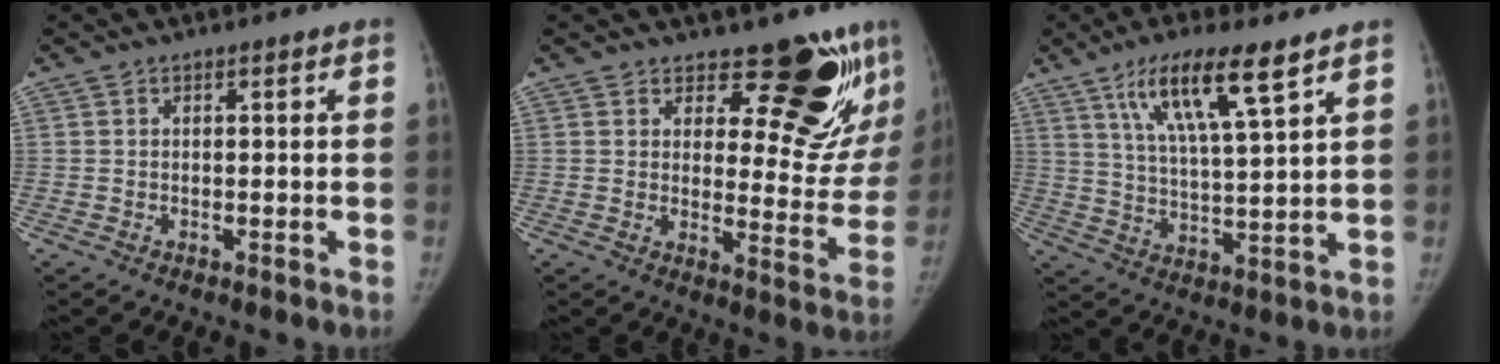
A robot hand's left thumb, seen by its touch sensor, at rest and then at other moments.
{"total": 15.8, "force": [10.7, 7.0, 9.2], "torque": [-0.068, -0.096, 0.131]}
{"total": 12.8, "force": [7.4, 2.1, 10.3], "torque": [-0.183, -0.027, 0.138]}